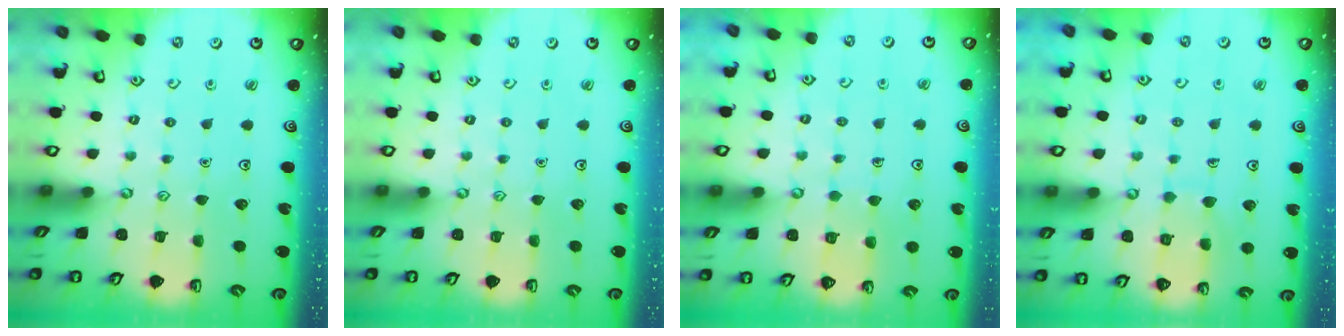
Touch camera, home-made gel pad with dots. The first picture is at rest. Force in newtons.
{"total": 0.0}
{"total": 4.9, "press": 4.9, "slide": 0.3}
{"total": 7.3, "press": 7.3, "slide": 0.7}